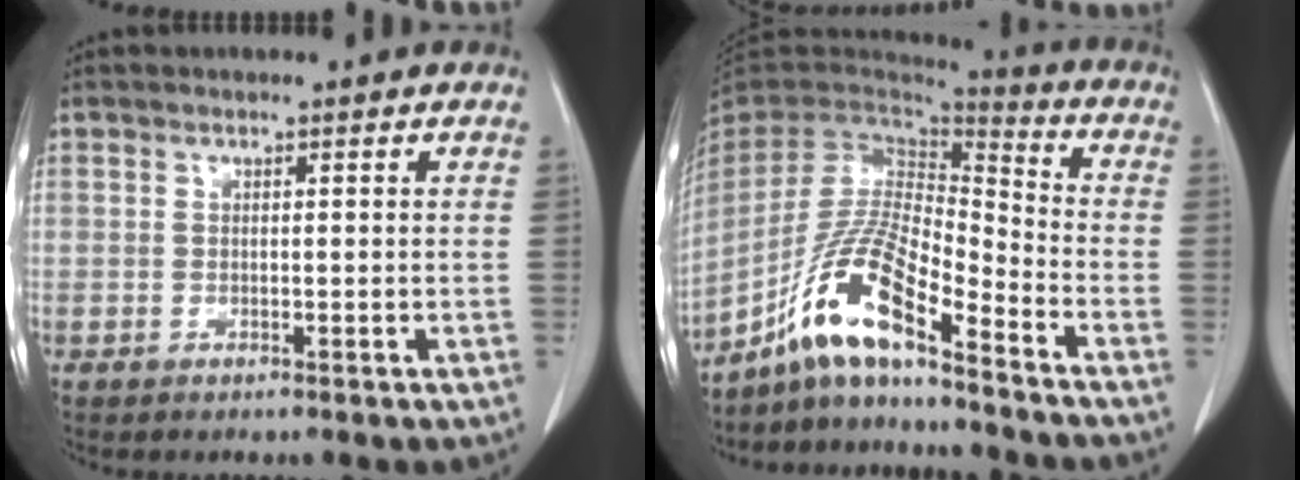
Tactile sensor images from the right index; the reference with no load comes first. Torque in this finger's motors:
{"motor_torque": [1.12, -1.02, 0.71, 0.16]}